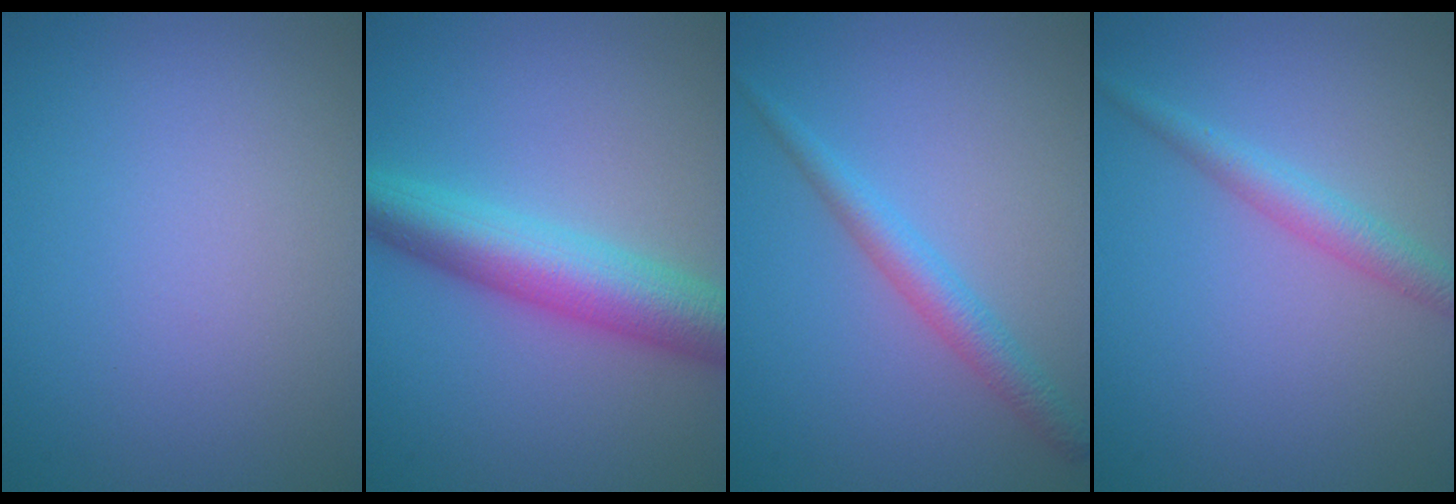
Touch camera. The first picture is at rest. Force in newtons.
{"total": 6.8, "press": 6.8, "slide": 0.0}
{"total": 2.4, "press": 2.4, "slide": 0.1}
{"total": 2.5, "press": 2.5, "slide": 0.1}